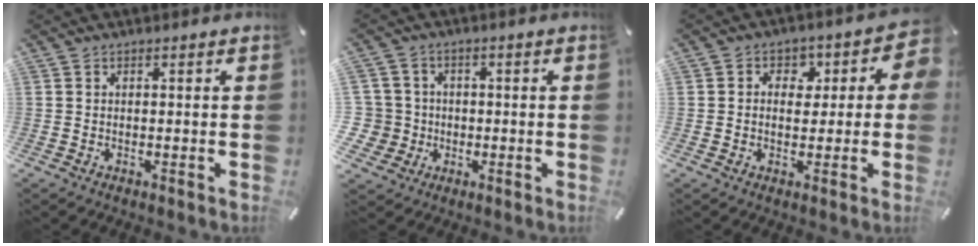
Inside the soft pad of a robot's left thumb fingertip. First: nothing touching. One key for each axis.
{"total": 6.8, "fx": -0.3, "fy": 6.8, "fz": 0.9, "tx": -0.042, "ty": 0.011, "tz": -0.003}
{"total": 7.1, "fx": 0.5, "fy": 5.6, "fz": 4.4, "tx": -0.052, "ty": 0.000, "tz": 0.000}